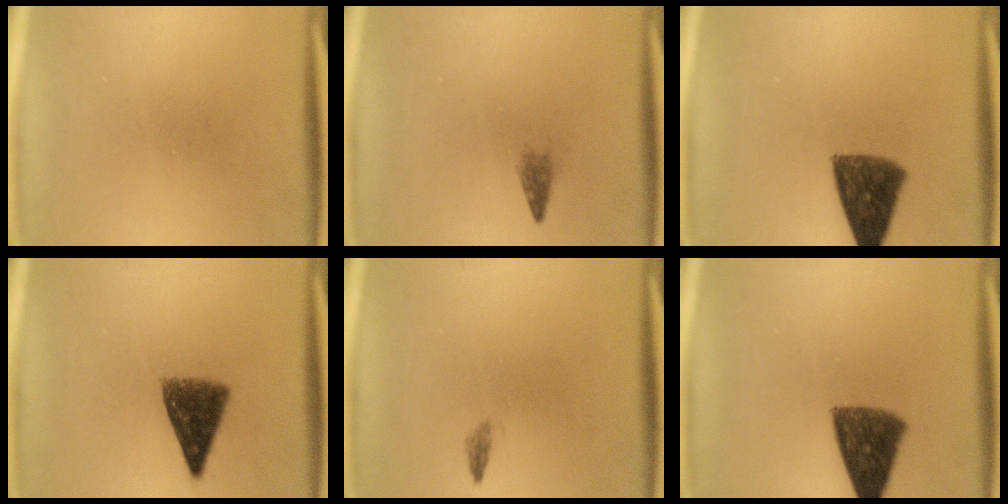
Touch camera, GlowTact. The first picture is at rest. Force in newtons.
{"total": 1.3}
{"total": 9.7}
{"total": 8.0}
{"total": 0.8}
{"total": 9.7}